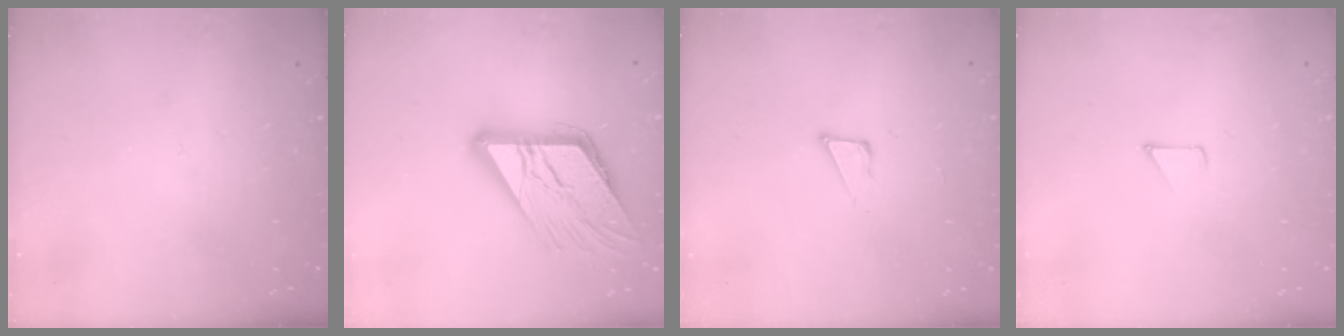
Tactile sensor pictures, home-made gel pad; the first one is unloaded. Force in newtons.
{"total": 17.8, "press": 17.7, "slide": 2.1}
{"total": 4.0, "press": 3.9, "slide": 0.8}
{"total": 3.3, "press": 3.3, "slide": 0.3}